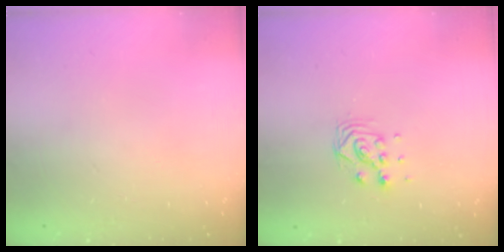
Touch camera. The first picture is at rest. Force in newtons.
{"total": 6.8, "press": 6.8, "slide": 0.4}